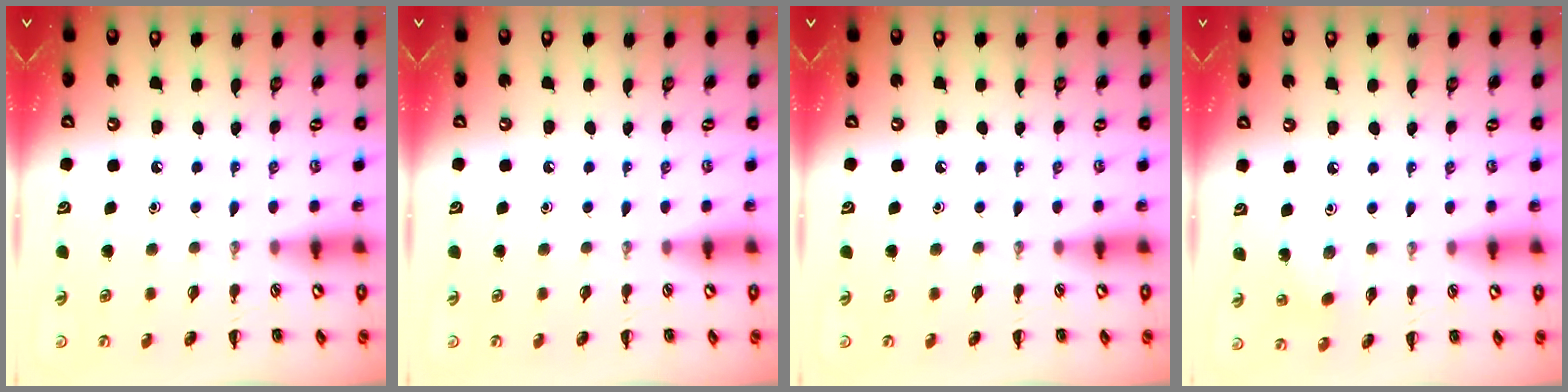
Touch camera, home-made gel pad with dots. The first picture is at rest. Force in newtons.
{"total": 0.0}
{"total": 0.0}
{"total": 2.4, "press": 2.3, "slide": 0.7}